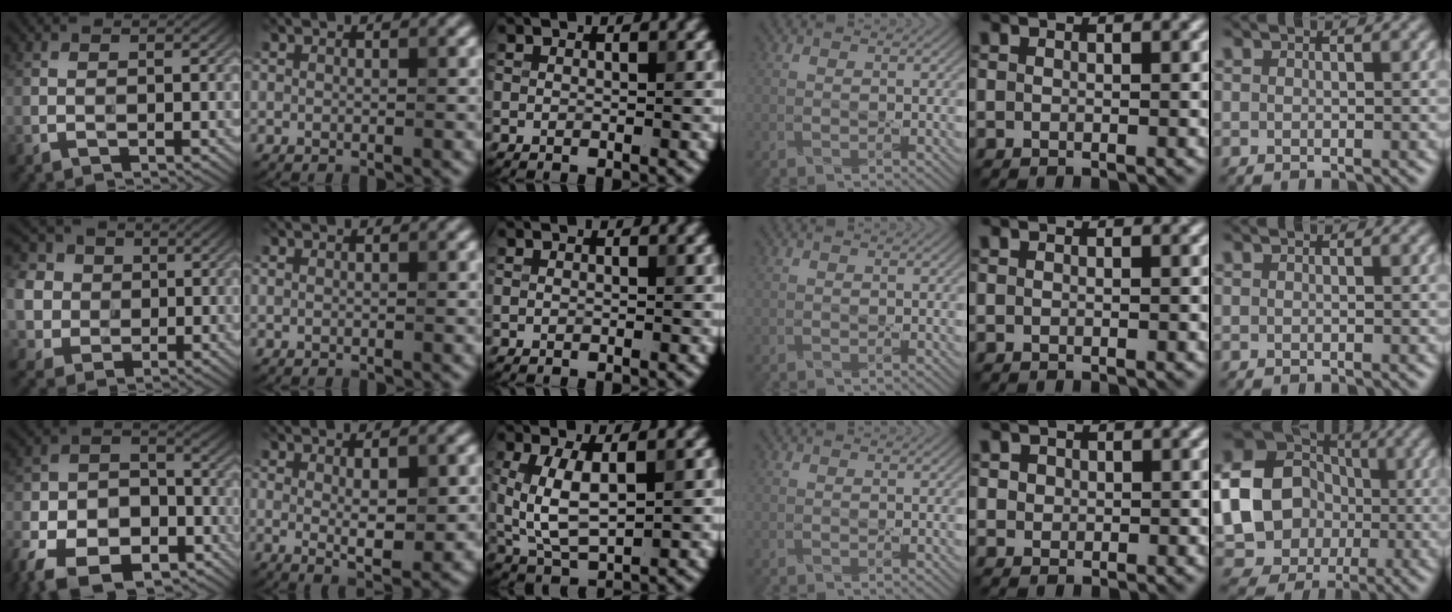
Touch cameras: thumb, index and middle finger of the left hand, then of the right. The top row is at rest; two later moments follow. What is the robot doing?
{"motion": "wipe", "object": "plastic plate"}